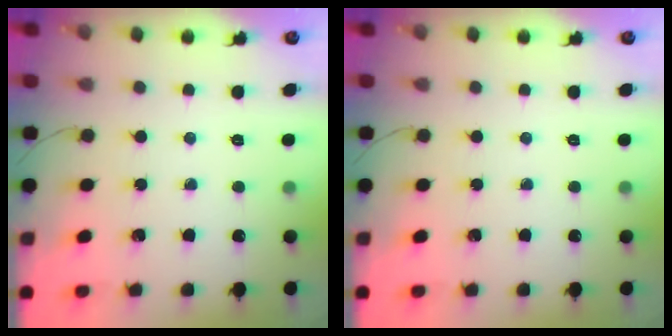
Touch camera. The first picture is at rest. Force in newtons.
{"total": 0.0}